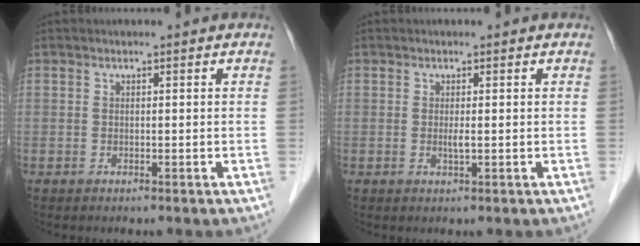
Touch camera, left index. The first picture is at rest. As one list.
[{"total": 1.0, "force": [-0.2, 0.0, 1.0], "torque": [-0.023, -0.006, -0.002]}]